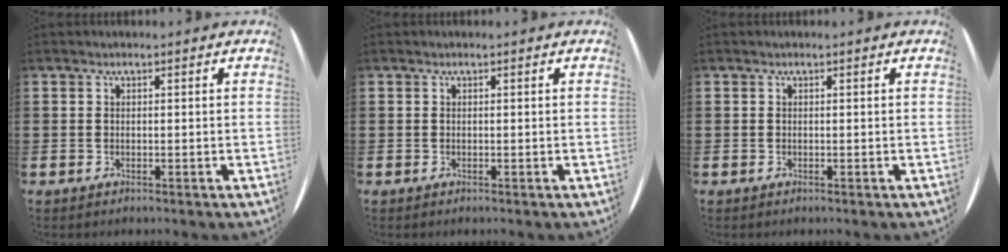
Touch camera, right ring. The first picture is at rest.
{"total": 0.0}
{"total": 0.0}